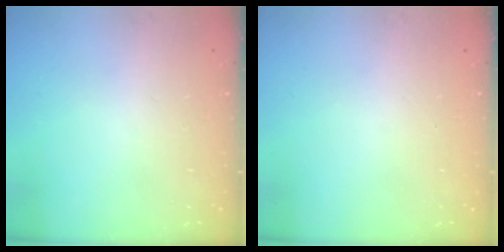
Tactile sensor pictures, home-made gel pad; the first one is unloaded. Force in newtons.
{"total": 0.0}